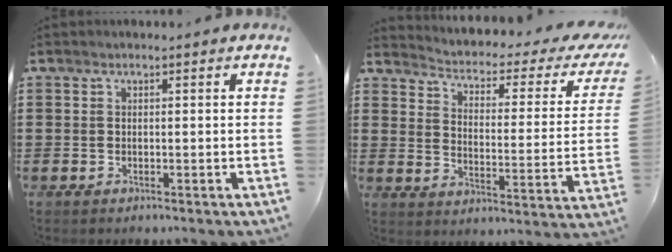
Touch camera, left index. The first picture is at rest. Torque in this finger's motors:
{"motor_torque": [0.20, -0.98, 0.13, 0.00]}